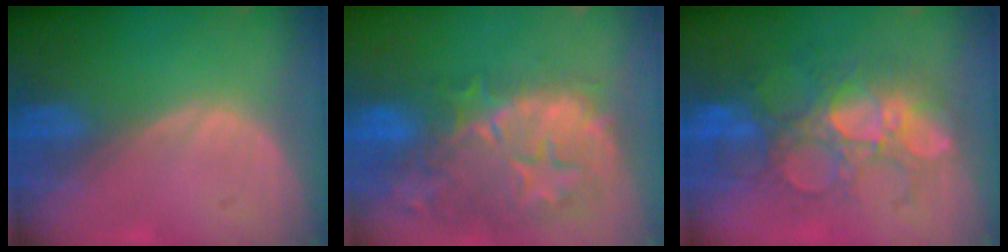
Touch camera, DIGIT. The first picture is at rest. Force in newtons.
{"total": 13.4, "press": 11.7, "slide": 6.4}
{"total": 9.8, "press": 9.2, "slide": 3.4}